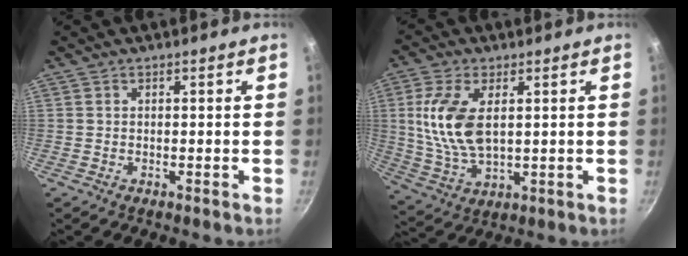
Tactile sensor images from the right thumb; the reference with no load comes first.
{"total": 12.3, "force": [2.4, 6.4, 10.3], "torque": [-0.201, -0.010, 0.053]}